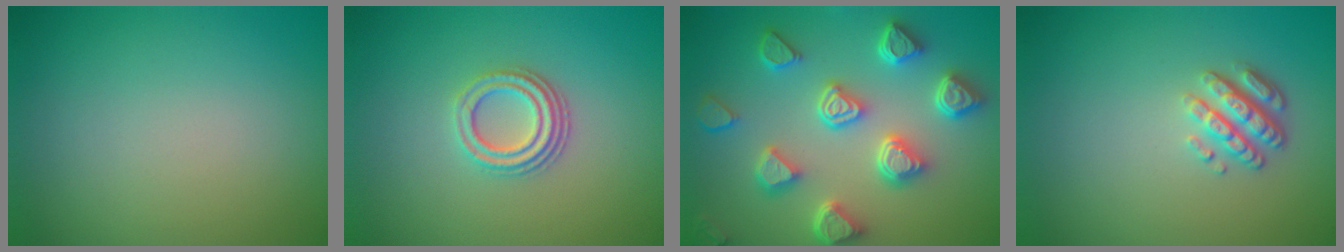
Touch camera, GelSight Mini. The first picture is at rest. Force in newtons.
{"total": 3.0, "press": 2.5, "slide": 1.7}
{"total": 7.0, "press": 6.0, "slide": 3.6}
{"total": 2.9, "press": 2.4, "slide": 1.7}